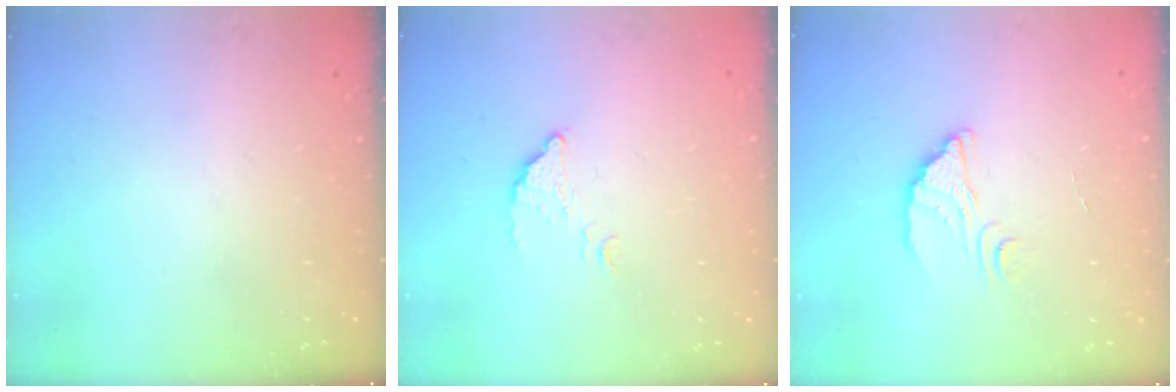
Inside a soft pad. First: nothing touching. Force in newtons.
{"total": 2.9, "press": 2.9, "slide": 0.1}
{"total": 2.9, "press": 2.9, "slide": 0.1}